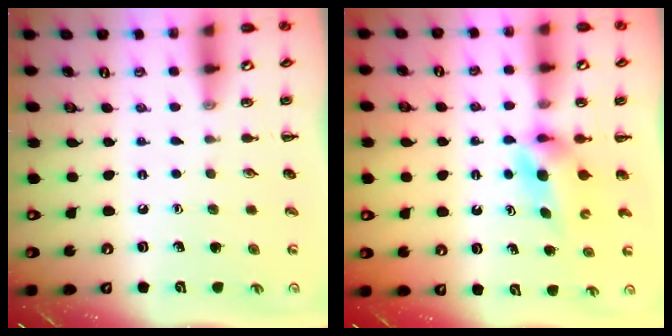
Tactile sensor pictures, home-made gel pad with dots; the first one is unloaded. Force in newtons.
{"total": 3.9, "press": 3.9, "slide": 0.5}